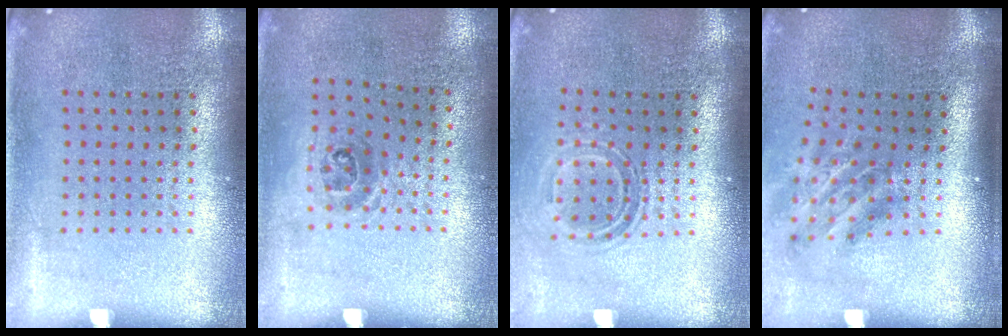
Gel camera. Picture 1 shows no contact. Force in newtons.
{"total": 0.9, "press": 0.7, "slide": 0.7}
{"total": 1.5, "press": 1.1, "slide": 1.0}
{"total": 1.9, "press": 1.2, "slide": 1.5}